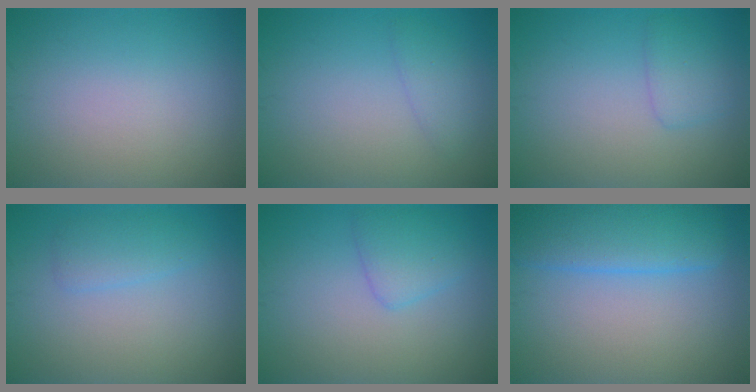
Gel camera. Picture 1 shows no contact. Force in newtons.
{"total": 1.5, "press": 1.5, "slide": 0.2}
{"total": 1.8, "press": 1.8, "slide": 0.1}
{"total": 1.9, "press": 1.9, "slide": 0.1}
{"total": 2.5, "press": 2.4, "slide": 0.2}
{"total": 5.5, "press": 5.5, "slide": 0.2}